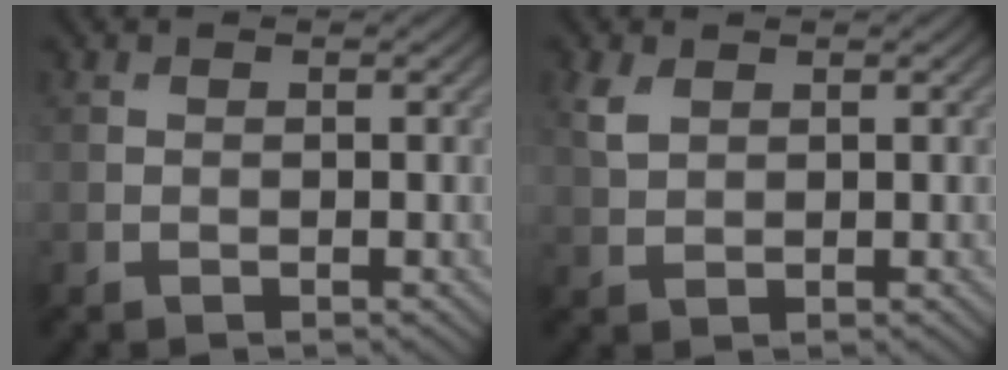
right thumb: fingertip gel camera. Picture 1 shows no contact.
{"total": 2.5, "force": [1.3, 1.4, 1.6], "torque": [-0.045, 0.002, 0.029]}